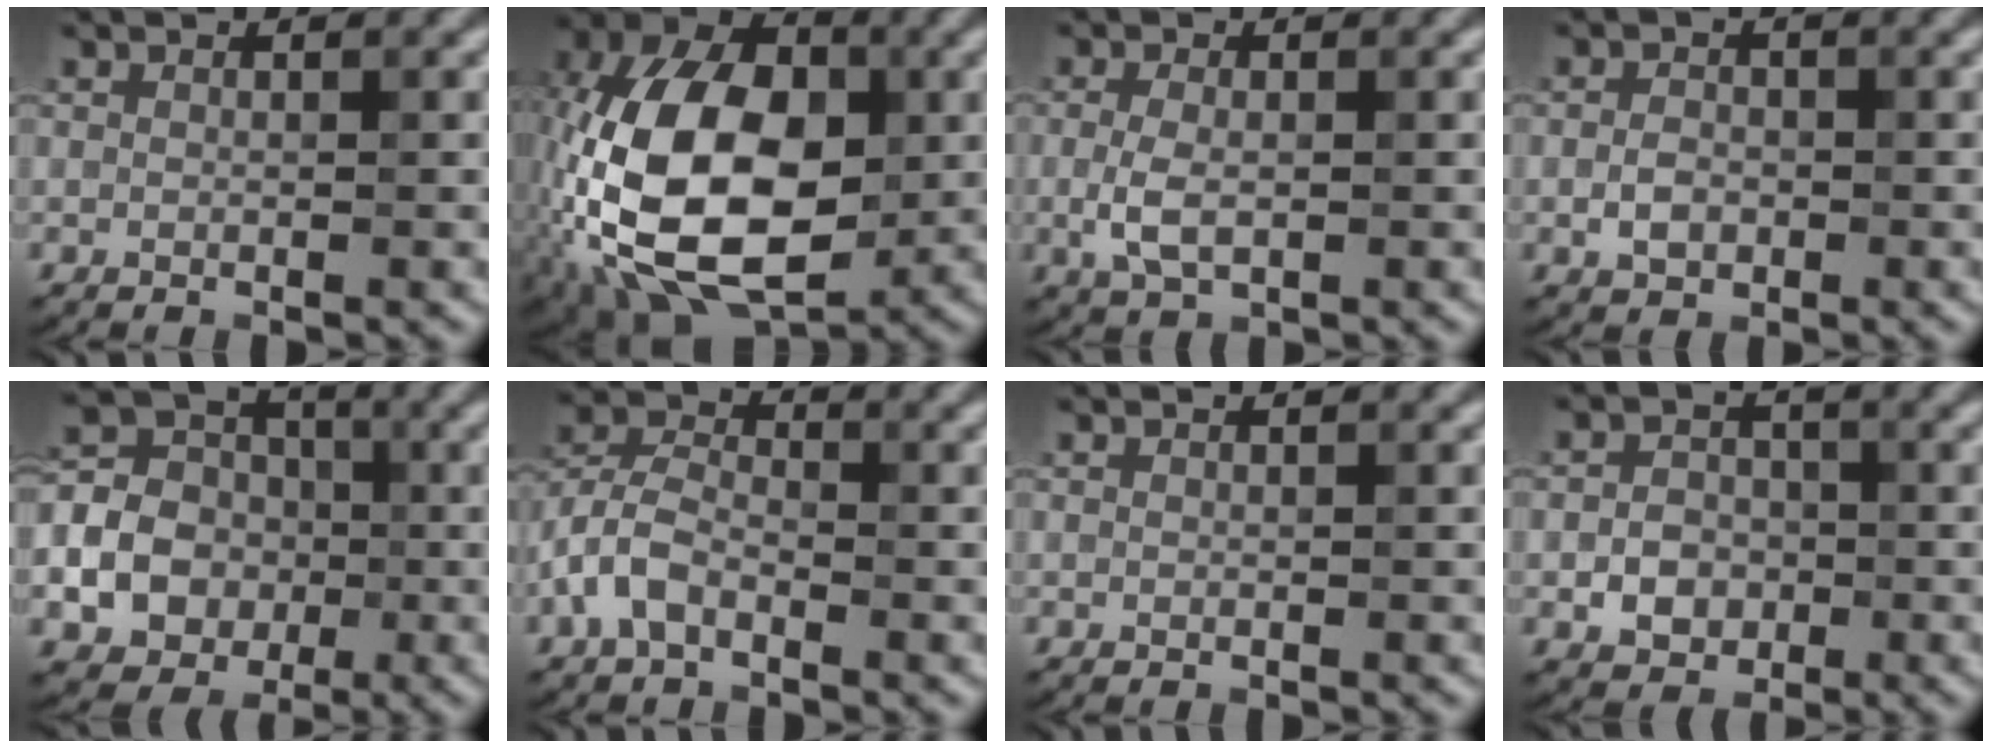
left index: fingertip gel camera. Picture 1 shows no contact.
{"total": 15.5, "force": [-2.3, 9.5, 12.0], "torque": [-0.247, 0.015, -0.060]}
{"total": 2.8, "force": [-0.4, 1.4, 2.4], "torque": [-0.060, 0.001, -0.007]}
{"total": 1.8, "force": [-0.6, 1.2, 1.2], "torque": [-0.024, 0.003, -0.014]}
{"total": 13.3, "force": [-2.9, 11.6, 5.8], "torque": [-0.150, -0.005, -0.071]}
{"total": 4.0, "force": [-2.0, 2.1, 2.7], "torque": [-0.066, 0.015, -0.049]}
{"total": 0.0}
{"total": 2.9, "force": [-1.0, 2.3, 1.6], "torque": [-0.015, 0.002, -0.022]}